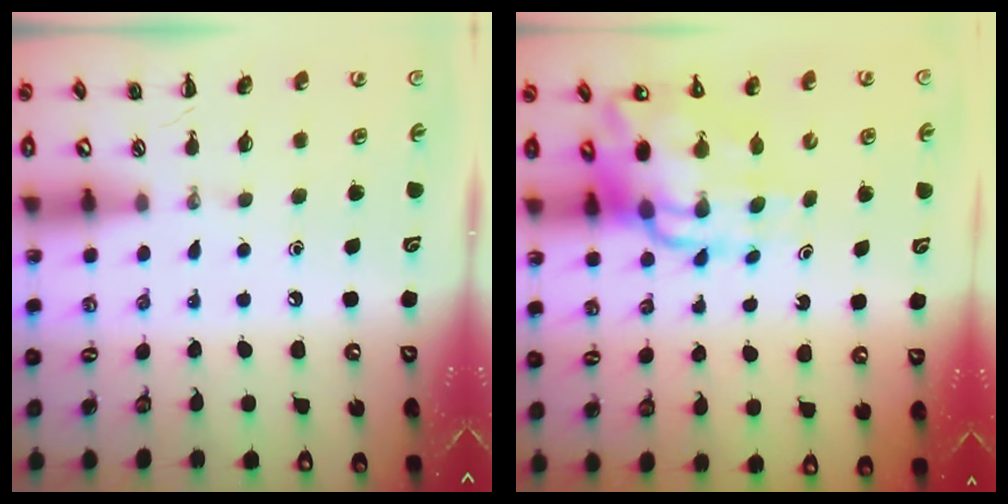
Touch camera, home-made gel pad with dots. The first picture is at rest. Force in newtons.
{"total": 12.5, "press": 11.9, "slide": 3.8}